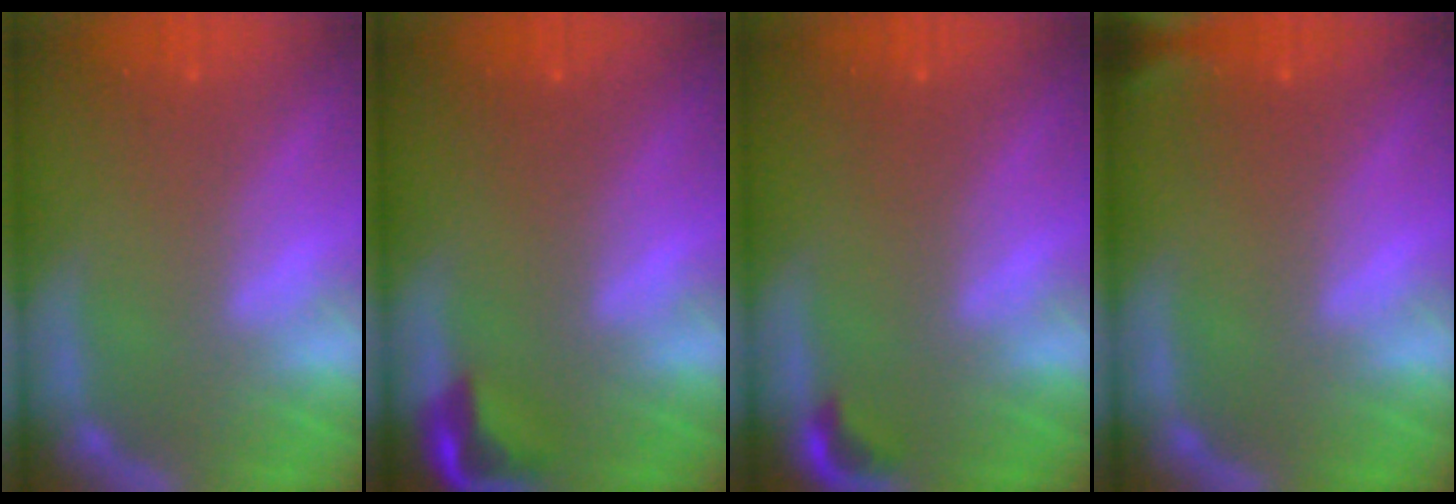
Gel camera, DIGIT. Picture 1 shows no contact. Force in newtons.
{"total": 2.9}
{"total": 1.4}
{"total": 1.9}